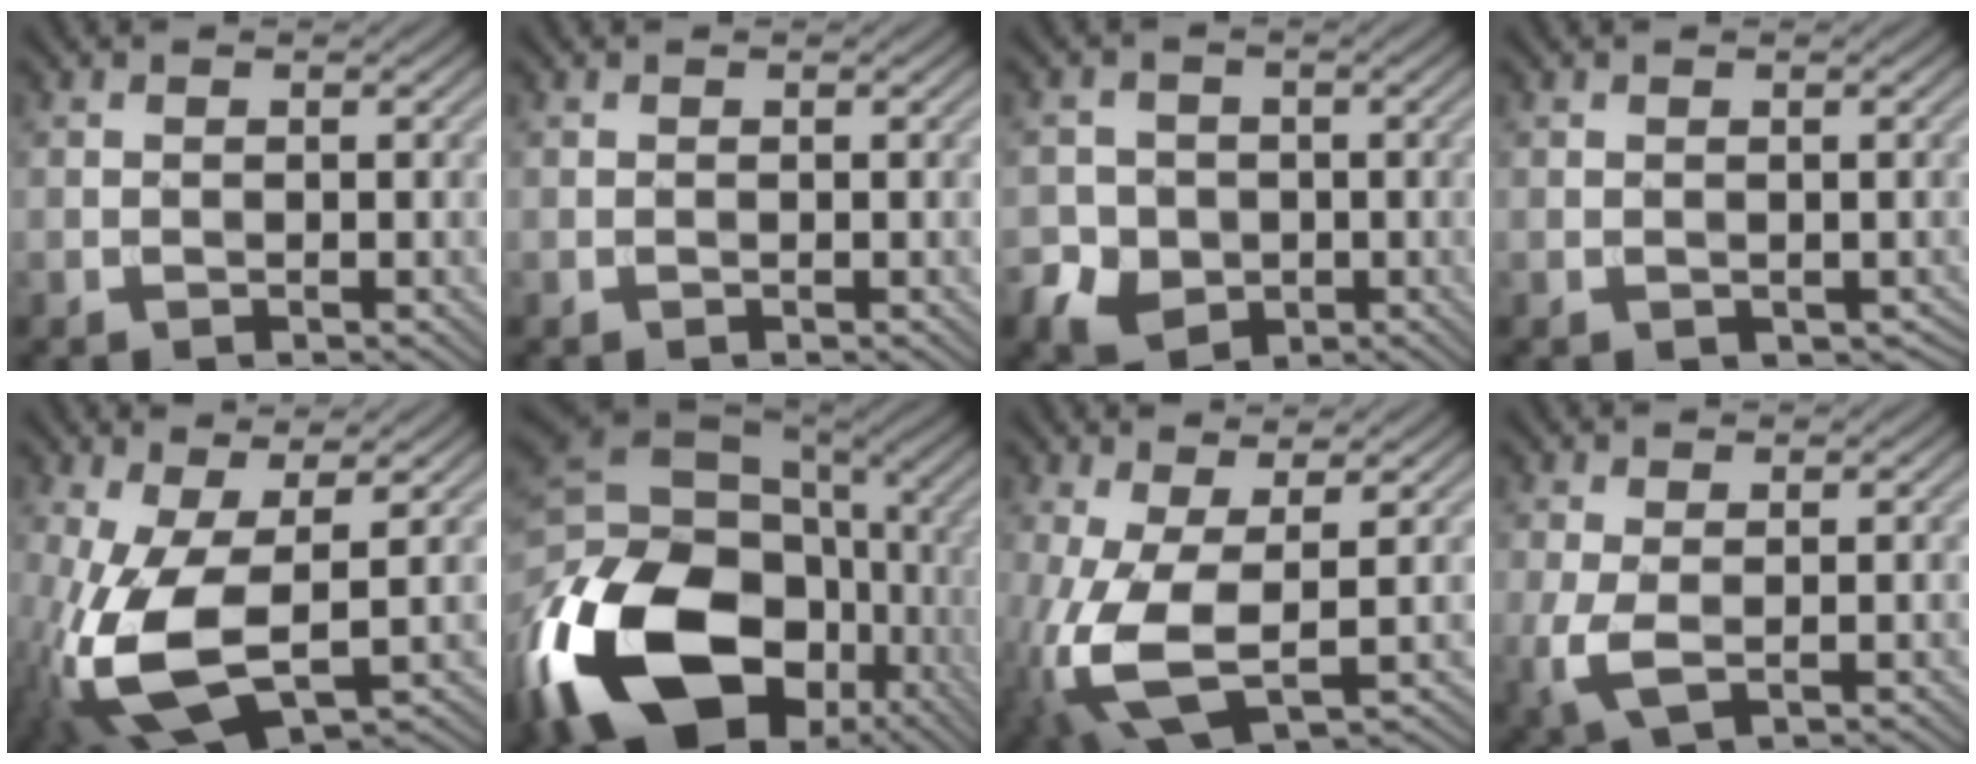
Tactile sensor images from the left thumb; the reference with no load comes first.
{"total": 0.0}
{"total": 6.4, "force": [-2.1, 5.7, 2.1], "torque": [-0.051, -0.012, -0.058]}
{"total": 1.0, "force": [0.0, 0.9, 0.5], "torque": [-0.016, -0.007, 0.001]}
{"total": 11.2, "force": [-1.7, 4.8, 9.9], "torque": [-0.246, -0.013, -0.031]}
{"total": 22.5, "force": [-7.9, 15.4, 14.4], "torque": [-0.370, -0.033, -0.122]}
{"total": 8.9, "force": [-1.3, 3.6, 8.1], "torque": [-0.208, -0.007, -0.026]}
{"total": 3.5, "force": [-0.3, 1.5, 3.2], "torque": [-0.091, -0.002, -0.006]}